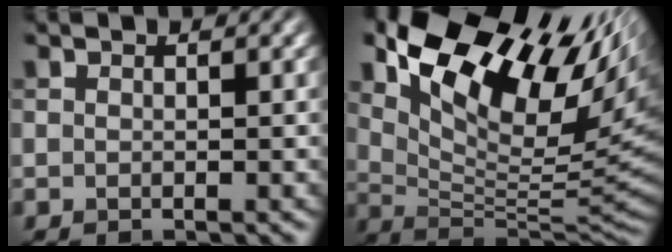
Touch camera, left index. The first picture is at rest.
{"total": 14.5, "force": [7.3, 6.3, 10.8], "torque": [-0.186, 0.016, 0.138]}